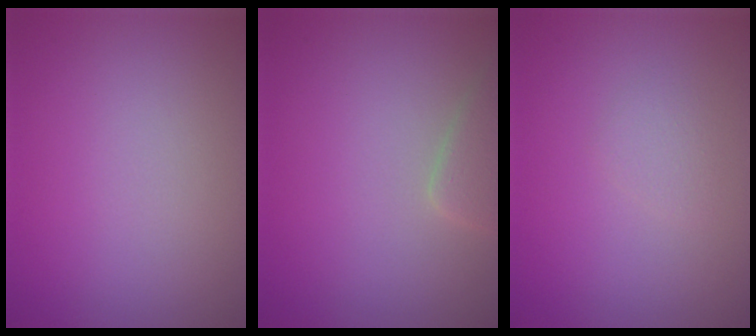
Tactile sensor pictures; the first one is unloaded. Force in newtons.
{"total": 2.0, "press": 2.0, "slide": 0.2}
{"total": 0.9, "press": 0.9, "slide": 0.0}